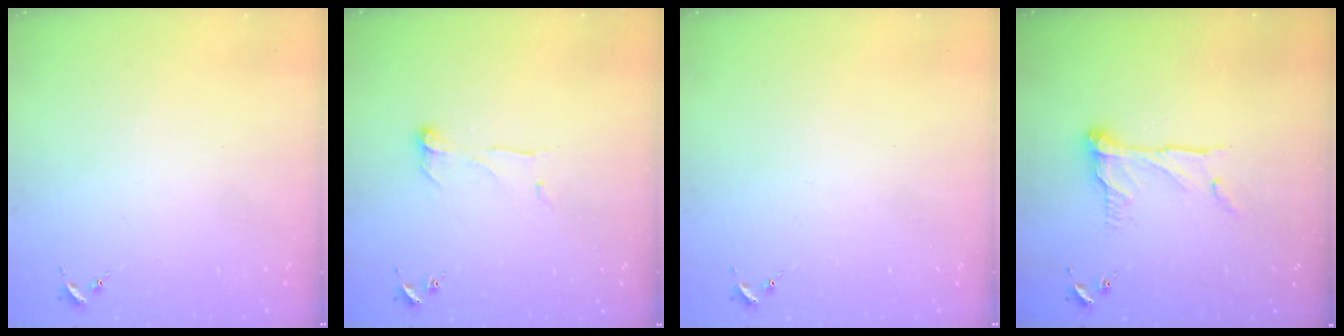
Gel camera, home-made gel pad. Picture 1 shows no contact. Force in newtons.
{"total": 6.5, "press": 6.5, "slide": 0.3}
{"total": 0.0}
{"total": 10.9, "press": 10.8, "slide": 1.3}